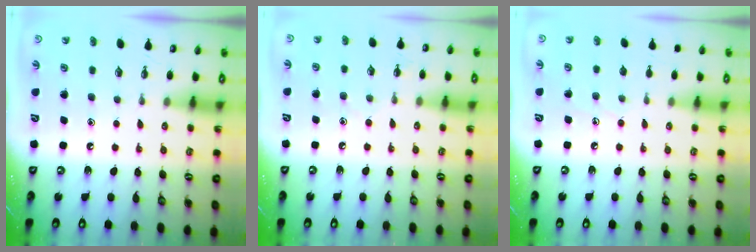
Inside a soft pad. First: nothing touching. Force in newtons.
{"total": 4.4, "press": 4.4, "slide": 0.5}
{"total": 4.4, "press": 4.4, "slide": 0.5}